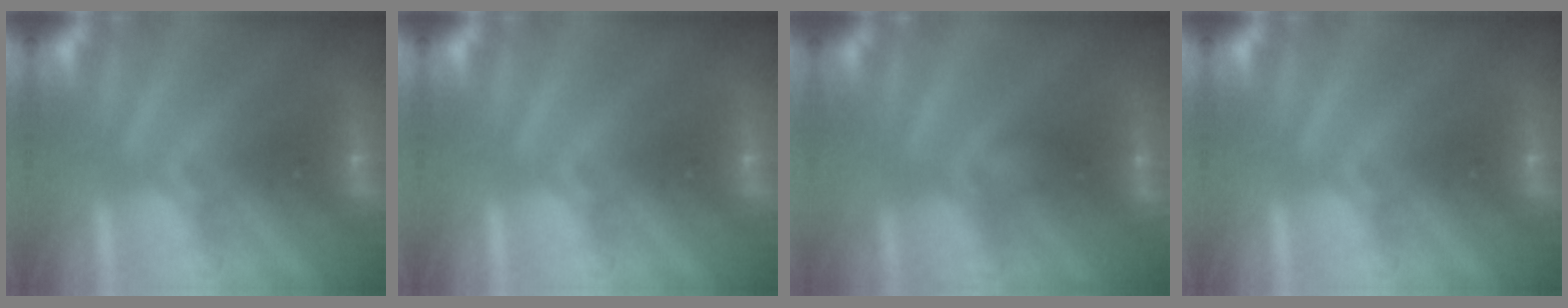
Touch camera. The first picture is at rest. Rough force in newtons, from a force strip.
{"total": 0.0}
{"total": 2.2}
{"total": 0.0}